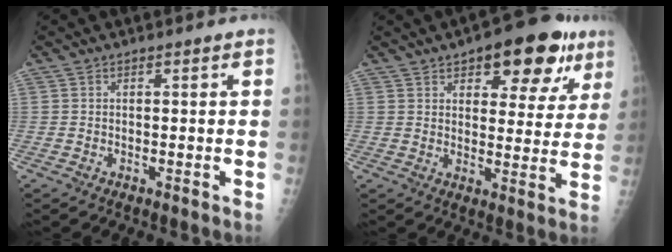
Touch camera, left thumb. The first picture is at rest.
{"total": 15.3, "force": [8.5, 7.1, 10.6], "torque": [-0.089, -0.022, 0.113]}